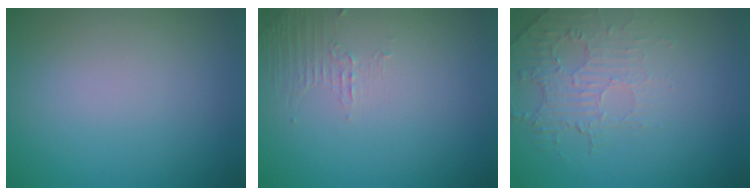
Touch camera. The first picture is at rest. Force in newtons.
{"total": 1.1, "press": 0.2, "slide": 1.0}
{"total": 2.1, "press": 1.2, "slide": 1.7}